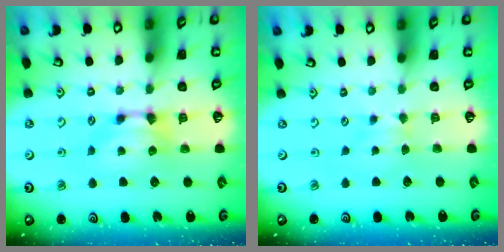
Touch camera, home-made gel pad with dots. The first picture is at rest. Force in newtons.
{"total": 3.0, "press": 3.0, "slide": 0.5}